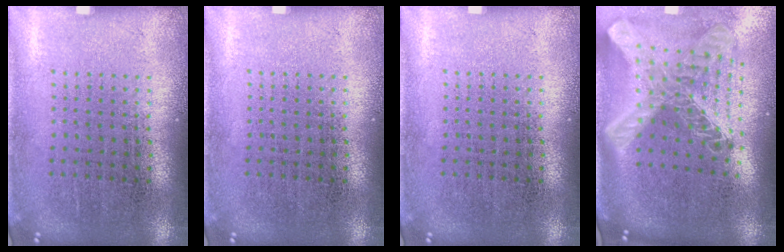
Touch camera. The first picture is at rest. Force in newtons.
{"total": 0.0}
{"total": 0.0}
{"total": 2.9, "press": 2.1, "slide": 2.0}